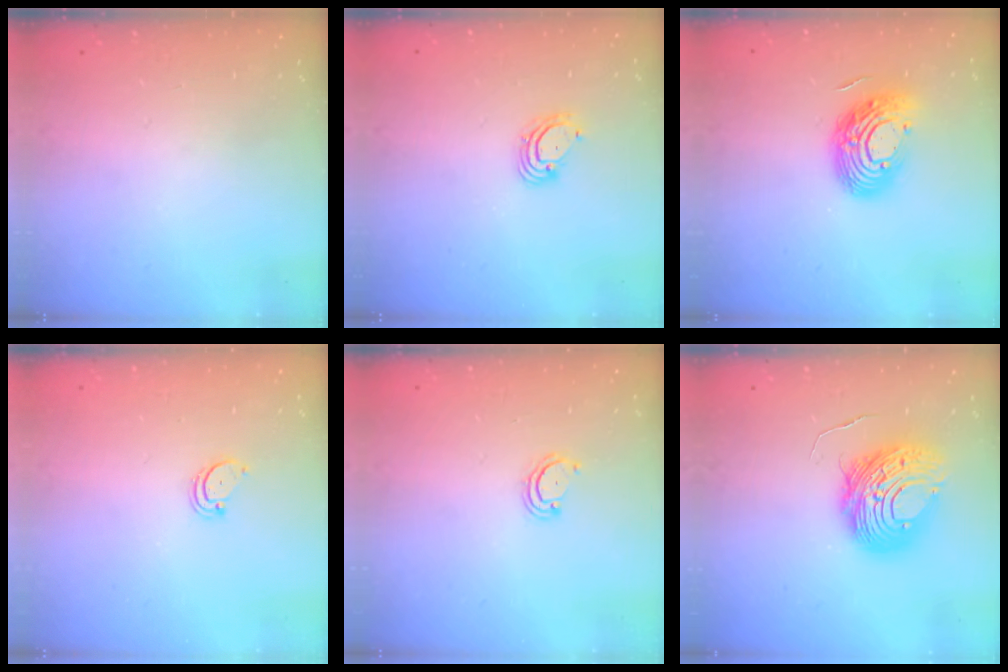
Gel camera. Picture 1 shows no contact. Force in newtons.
{"total": 4.3, "press": 4.3, "slide": 0.2}
{"total": 14.5, "press": 14.5, "slide": 1.0}
{"total": 1.9, "press": 1.9, "slide": 0.2}
{"total": 3.1, "press": 3.0, "slide": 0.4}
{"total": 13.2, "press": 13.2, "slide": 1.3}